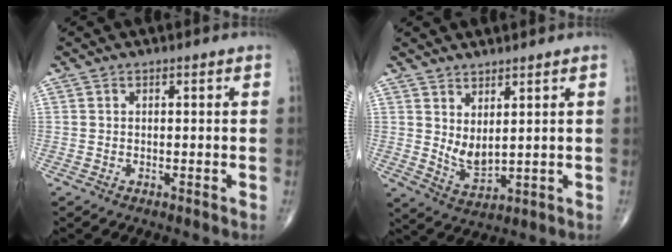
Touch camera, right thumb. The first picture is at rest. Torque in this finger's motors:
{"motor_torque": [0.35, 0.26, -0.08, -0.12, 0.00]}